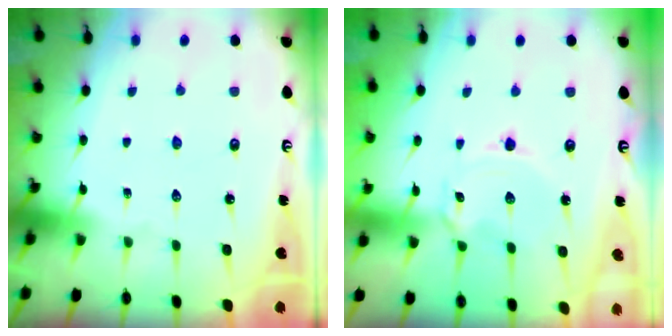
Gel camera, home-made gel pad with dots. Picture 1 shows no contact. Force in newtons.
{"total": 2.3, "press": 2.3, "slide": 0.4}